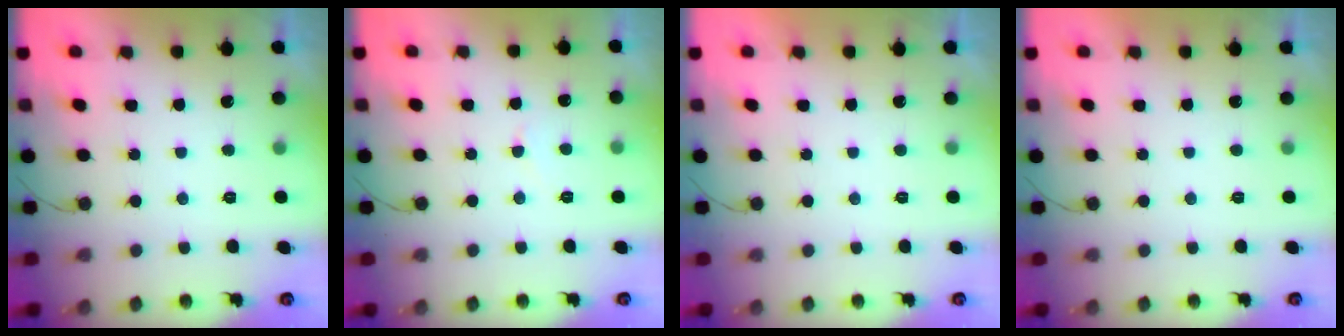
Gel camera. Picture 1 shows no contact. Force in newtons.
{"total": 2.5, "press": 2.4, "slide": 0.3}
{"total": 1.9, "press": 1.9, "slide": 0.0}
{"total": 1.7, "press": 1.6, "slide": 0.0}